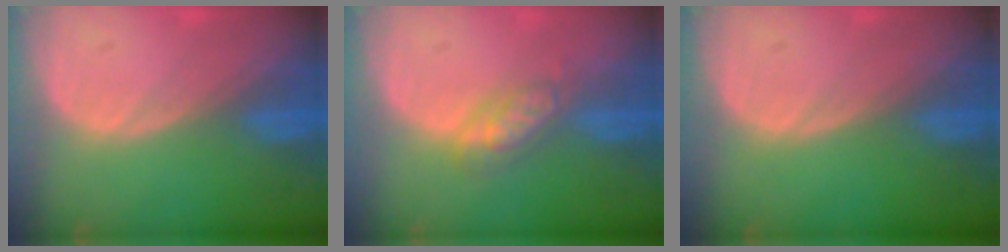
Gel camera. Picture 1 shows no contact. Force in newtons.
{"total": 4.8, "press": 4.2, "slide": 2.2}
{"total": 0.0}